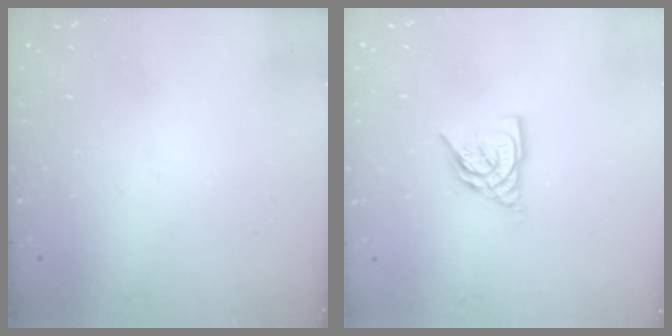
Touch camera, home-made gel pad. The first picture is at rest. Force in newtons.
{"total": 8.1, "press": 8.0, "slide": 1.0}